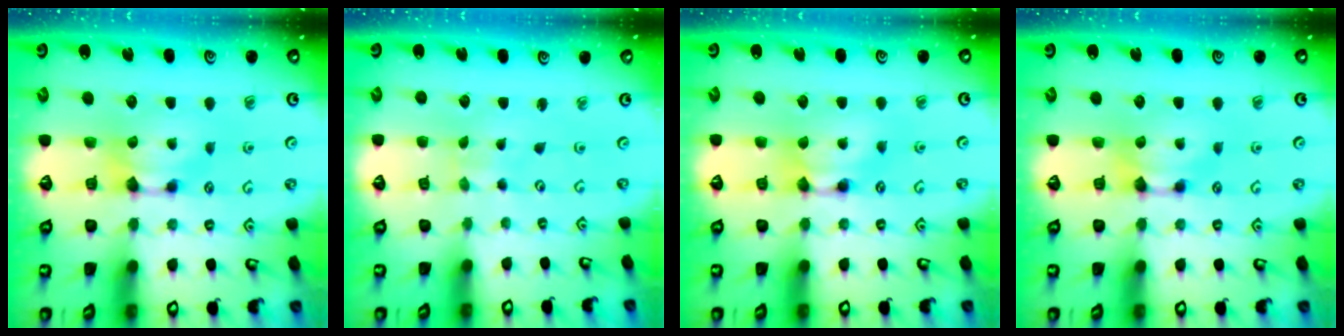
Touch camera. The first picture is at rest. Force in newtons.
{"total": 5.0, "press": 5.0, "slide": 0.2}
{"total": 1.5, "press": 1.5, "slide": 0.1}
{"total": 0.0}